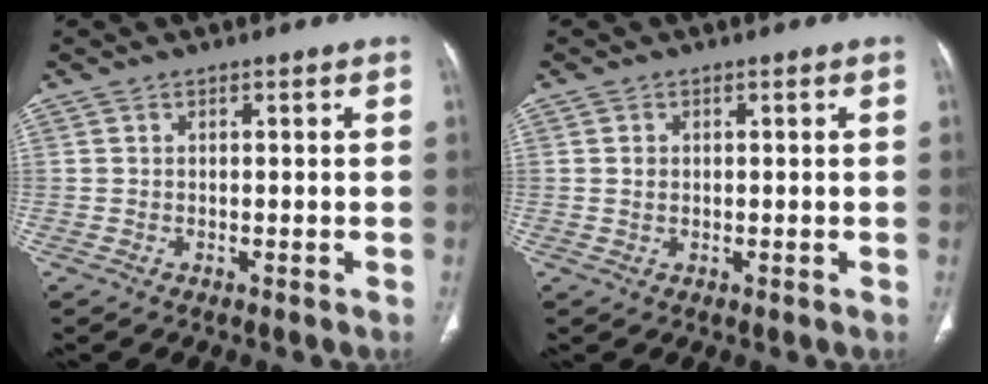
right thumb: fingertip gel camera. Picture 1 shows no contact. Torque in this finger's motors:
{"motor_torque": [-0.36, -0.37, 0.37, 0.02, -0.02]}